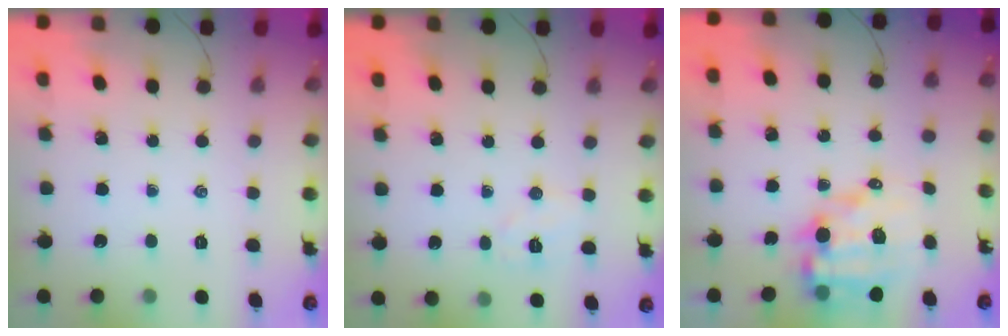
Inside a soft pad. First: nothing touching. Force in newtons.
{"total": 5.8, "press": 5.7, "slide": 1.1}
{"total": 9.3, "press": 8.9, "slide": 2.8}